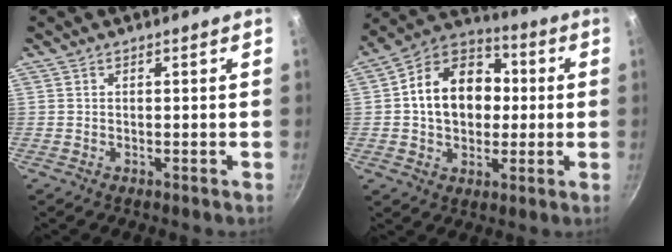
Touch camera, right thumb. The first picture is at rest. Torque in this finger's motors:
{"motor_torque": [-0.56, 1.18, 0.52, 0.18, 0.14]}